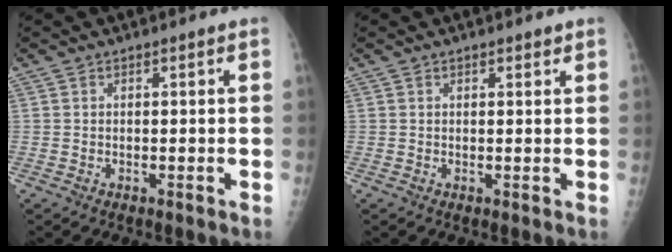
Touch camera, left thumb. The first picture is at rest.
{"total": 1.2, "force": [0.9, 0.5, 0.6], "torque": [-0.004, -0.005, 0.011]}